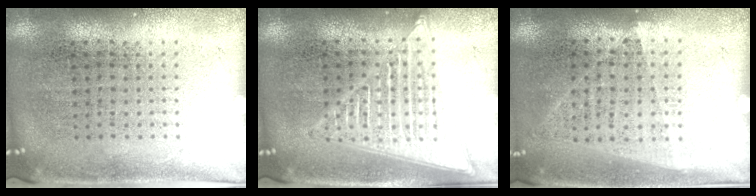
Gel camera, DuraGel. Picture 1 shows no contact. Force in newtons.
{"total": 2.1, "press": 2.1, "slide": 0.2}
{"total": 1.0, "press": 0.9, "slide": 0.5}